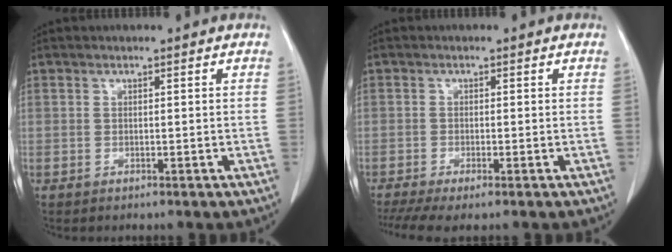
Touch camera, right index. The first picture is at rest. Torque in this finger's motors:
{"motor_torque": [0.22, -0.32, 0.13, 0.05]}